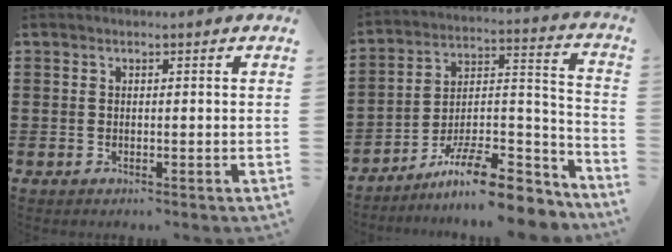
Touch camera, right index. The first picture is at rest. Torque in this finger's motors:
{"motor_torque": [0.00, -0.08, -0.61, -0.21]}